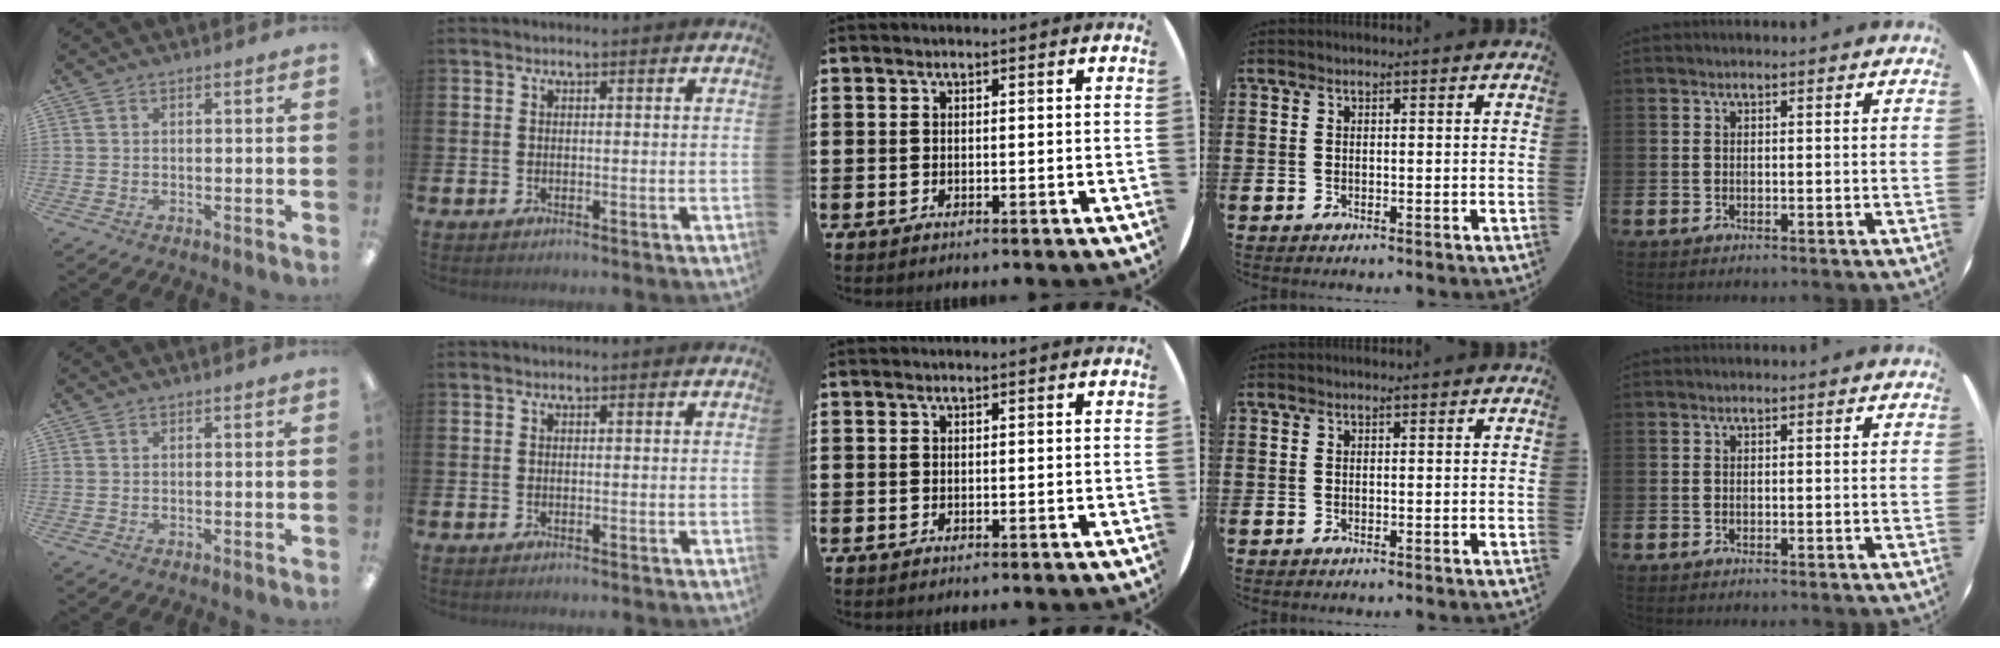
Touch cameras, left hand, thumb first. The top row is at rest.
{}